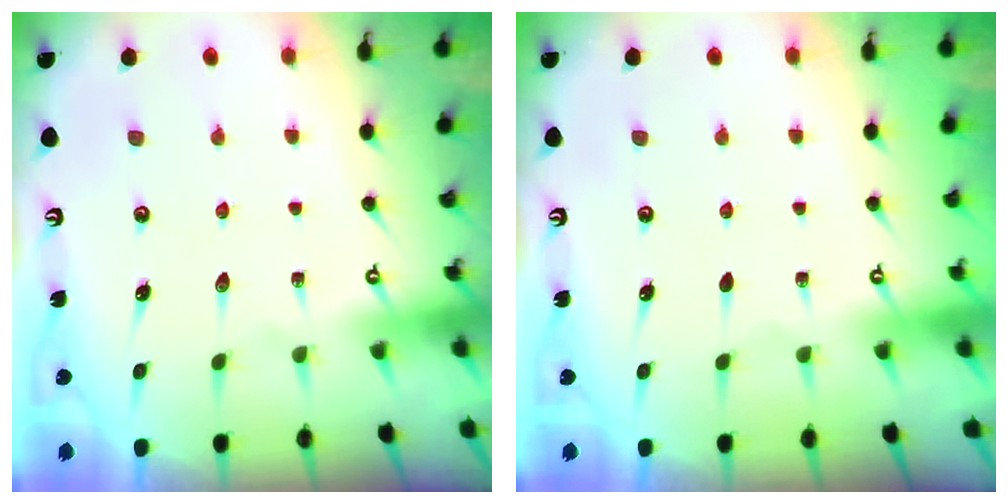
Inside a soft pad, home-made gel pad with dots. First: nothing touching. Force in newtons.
{"total": 0.0}